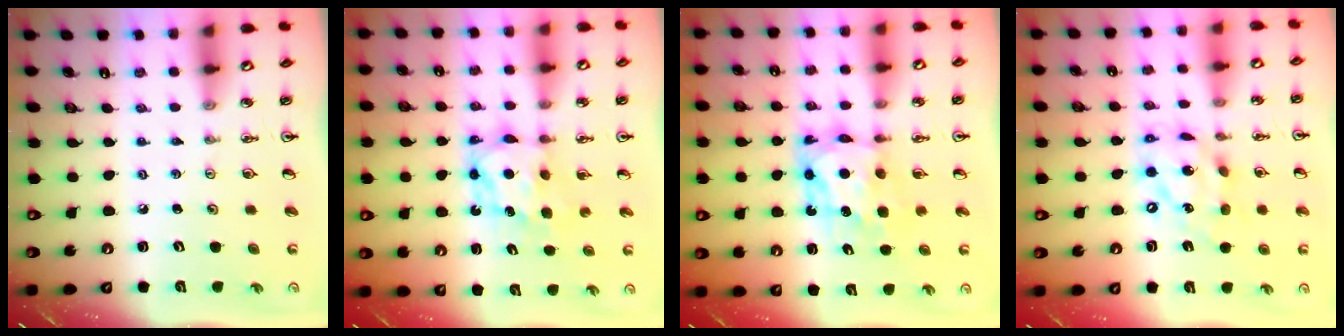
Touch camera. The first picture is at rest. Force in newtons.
{"total": 6.8, "press": 6.7, "slide": 0.6}
{"total": 7.6, "press": 7.6, "slide": 0.7}
{"total": 14.7, "press": 14.6, "slide": 1.7}